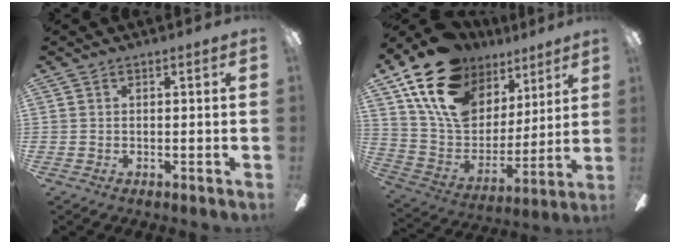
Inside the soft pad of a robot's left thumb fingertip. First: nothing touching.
{"total": 20.4, "force": [12.7, 12.6, 9.8], "torque": [-0.187, -0.062, 0.238]}